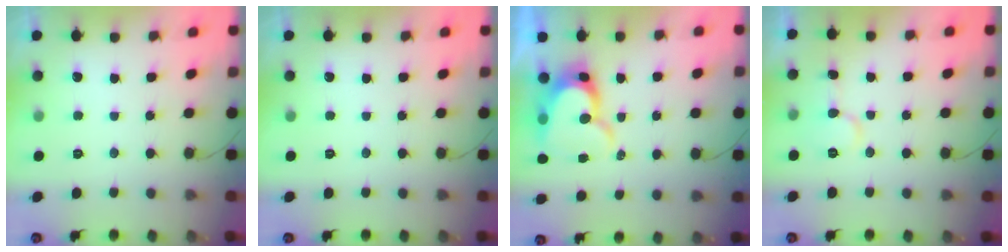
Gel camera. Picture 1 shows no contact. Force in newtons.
{"total": 0.0}
{"total": 12.5, "press": 12.5, "slide": 1.2}
{"total": 6.9, "press": 6.8, "slide": 0.7}